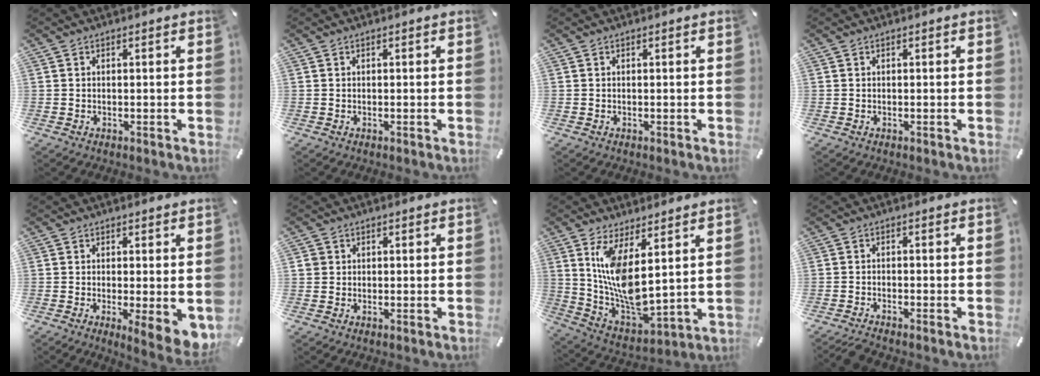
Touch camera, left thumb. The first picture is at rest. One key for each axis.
{"total": 0.0}
{"total": 0.0}
{"total": 0.0}
{"total": 6.6, "fx": -1.2, "fy": 1.3, "fz": 6.4, "tx": -0.084, "ty": -0.013, "tz": -0.010}
{"total": 1.3, "fx": 0.0, "fy": 1.2, "fz": 0.2, "tx": -0.003, "ty": 0.006, "tz": -0.002}
{"total": 12.2, "fx": 5.4, "fy": 4.9, "fz": 9.8, "tx": -0.205, "ty": -0.059, "tz": 0.100}
{"total": 2.4, "fx": -2.1, "fy": 0.2, "fz": 1.1, "tx": -0.025, "ty": 0.006, "tz": -0.043}